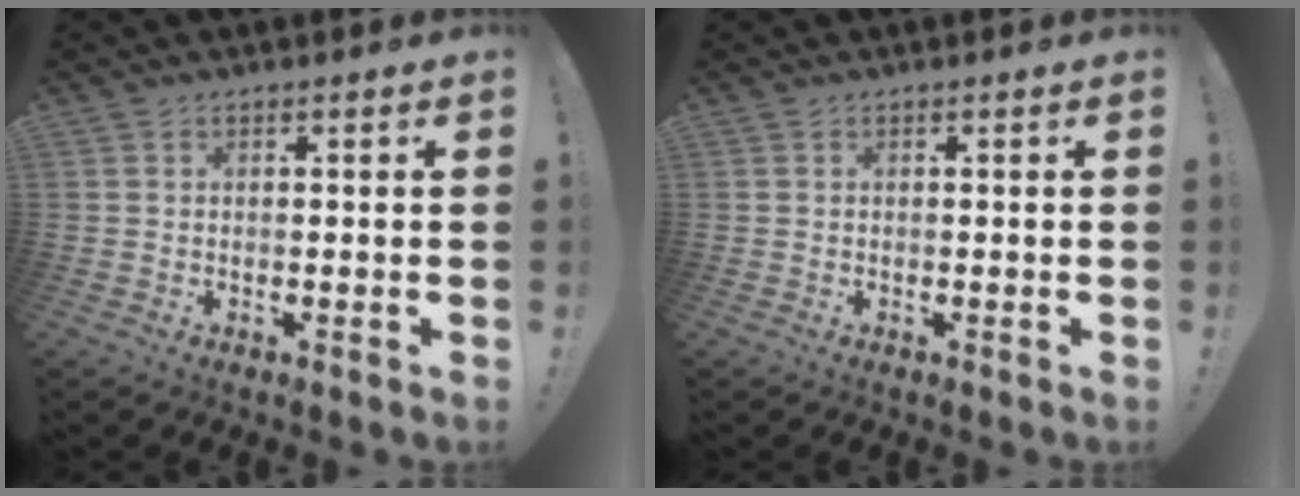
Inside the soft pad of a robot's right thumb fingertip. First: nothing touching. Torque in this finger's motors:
{"motor_torque": [0.00, 0.00, 0.00, 0.00, 0.00]}